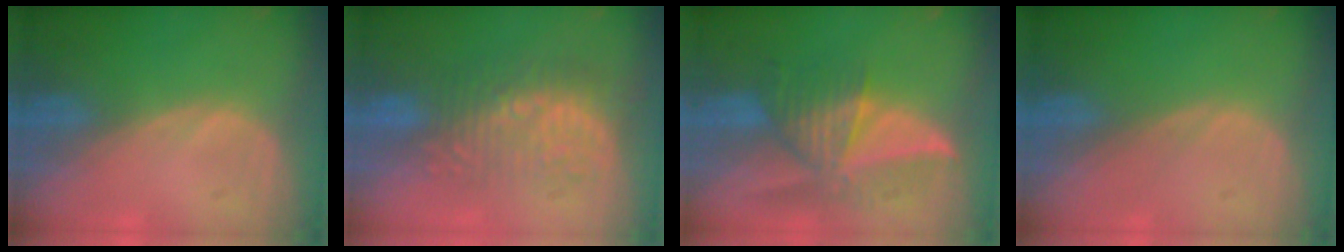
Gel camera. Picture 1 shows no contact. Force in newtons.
{"total": 8.9, "press": 8.5, "slide": 2.5}
{"total": 8.4, "press": 7.9, "slide": 2.9}
{"total": 0.0}